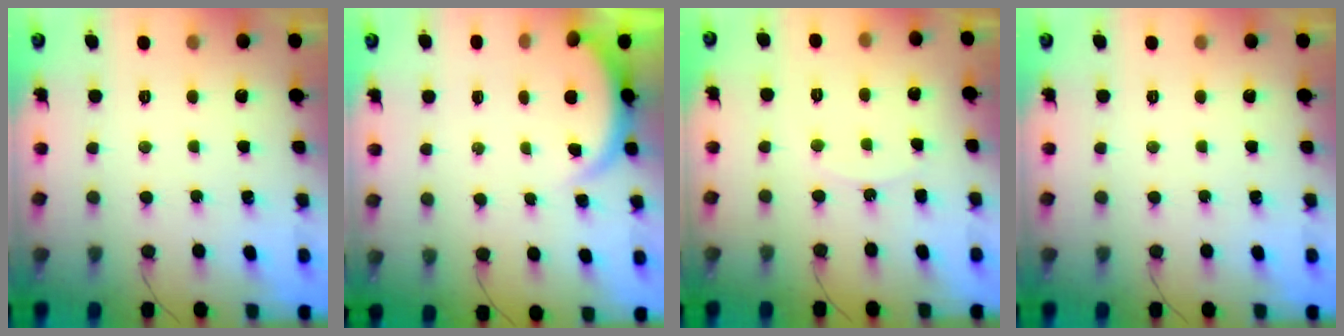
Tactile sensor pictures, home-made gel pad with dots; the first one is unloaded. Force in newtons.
{"total": 2.9, "press": 2.8, "slide": 0.5}
{"total": 7.4, "press": 7.4, "slide": 0.8}
{"total": 0.0}